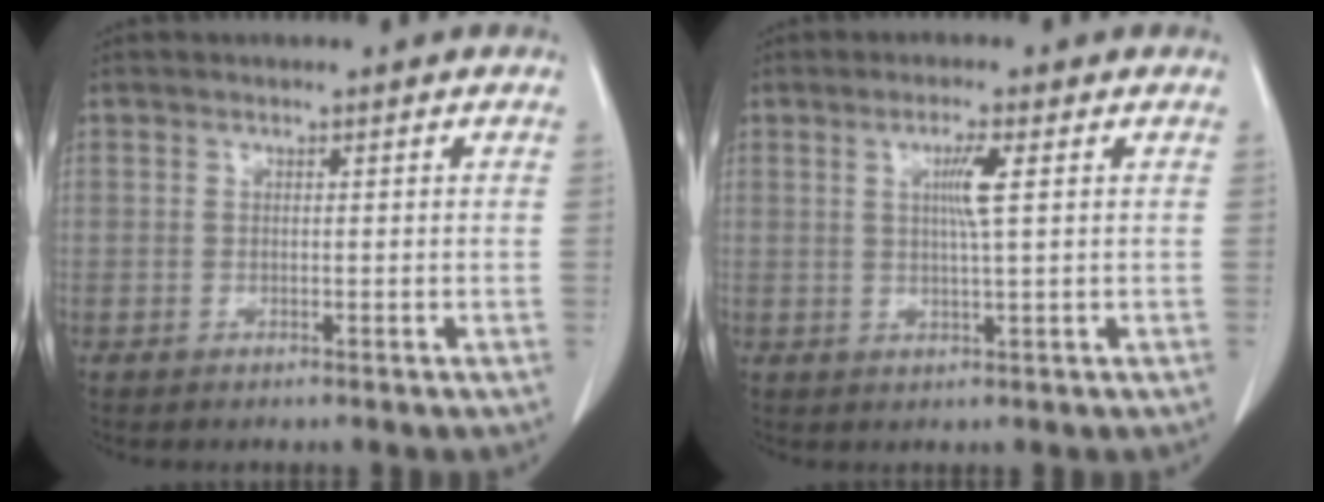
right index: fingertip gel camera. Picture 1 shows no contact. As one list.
[{"total": 3.8, "force": [0.9, -0.4, 3.7], "torque": [-0.068, -0.002, 0.017]}]